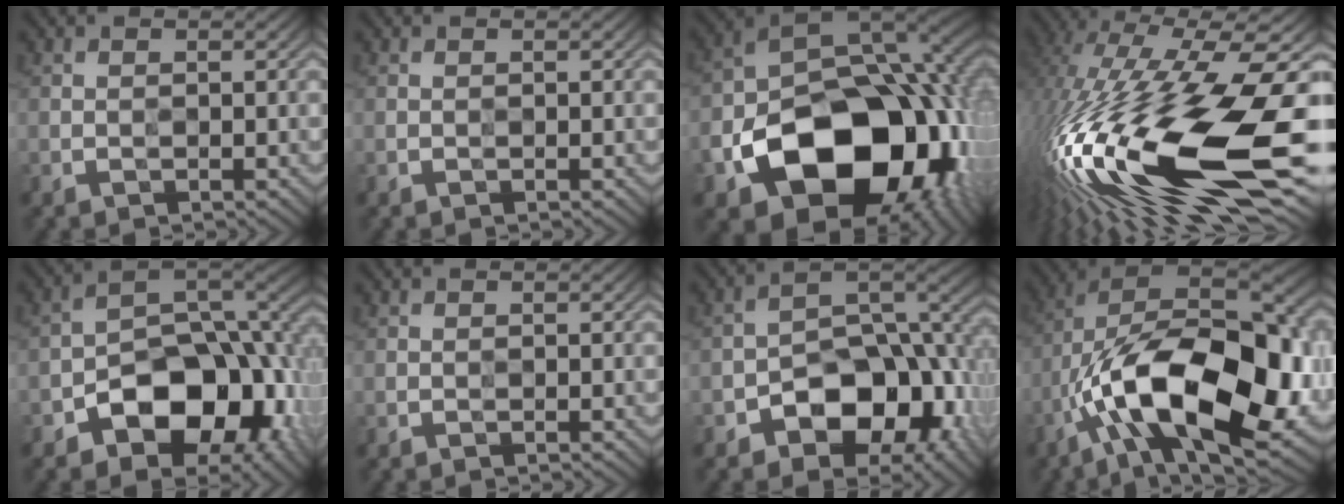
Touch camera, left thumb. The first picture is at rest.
{"total": 0.0}
{"total": 19.6, "force": [-8.1, 13.3, 12.0], "torque": [-0.215, -0.048, -0.115]}
{"total": 20.8, "force": [-6.1, 7.4, 18.5], "torque": [-0.389, -0.027, -0.102]}
{"total": 12.6, "force": [-5.9, 7.9, 7.8], "torque": [-0.111, -0.017, -0.108]}
{"total": 0.0}
{"total": 11.3, "force": [-5.2, 7.2, 7.0], "torque": [-0.101, -0.010, -0.091]}
{"total": 19.1, "force": [-7.7, 8.9, 15.0], "torque": [-0.256, -0.004, -0.129]}